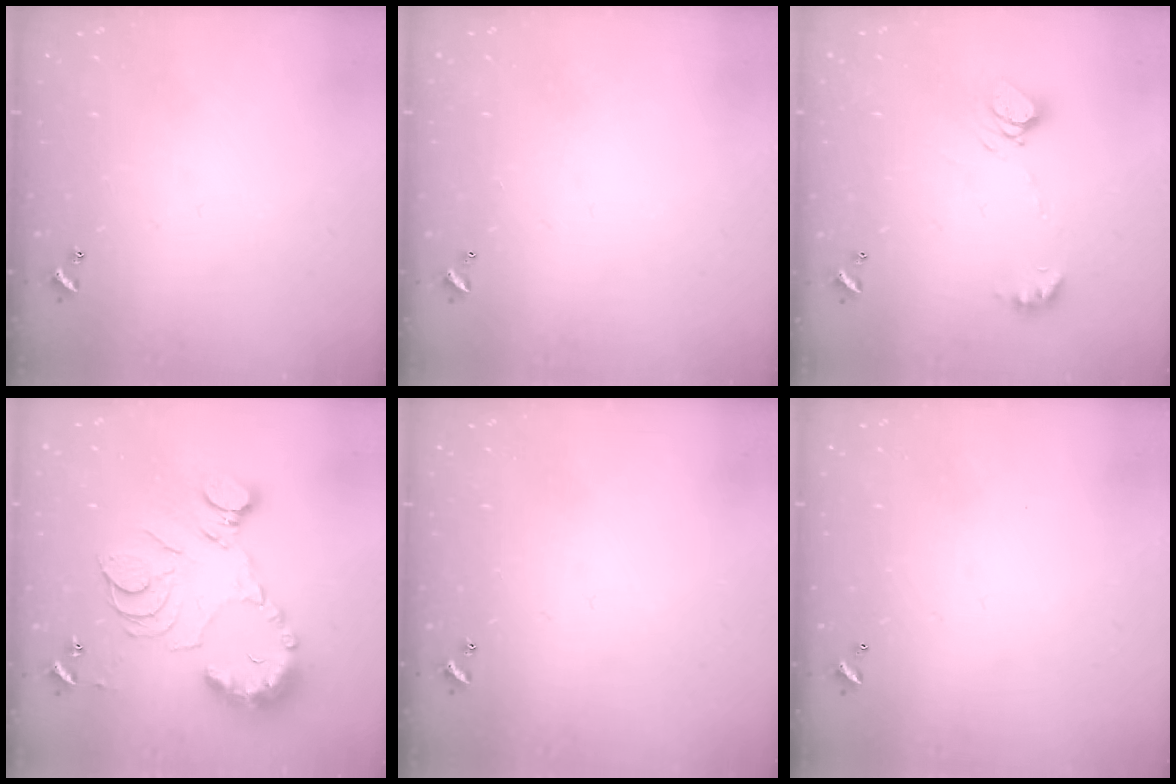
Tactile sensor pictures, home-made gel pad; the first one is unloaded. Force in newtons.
{"total": 2.8, "press": 2.8, "slide": 0.1}
{"total": 8.6, "press": 8.6, "slide": 1.0}
{"total": 14.2, "press": 14.2, "slide": 1.3}
{"total": 0.0}
{"total": 2.9, "press": 2.9, "slide": 0.1}